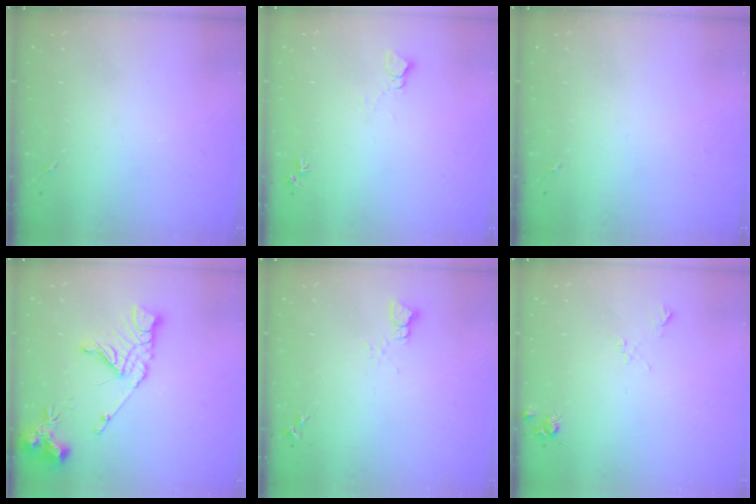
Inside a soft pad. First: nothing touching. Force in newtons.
{"total": 5.2, "press": 5.2, "slide": 0.6}
{"total": 0.0}
{"total": 15.4, "press": 15.3, "slide": 1.8}
{"total": 2.2, "press": 2.2, "slide": 0.2}
{"total": 8.2, "press": 8.2, "slide": 0.8}